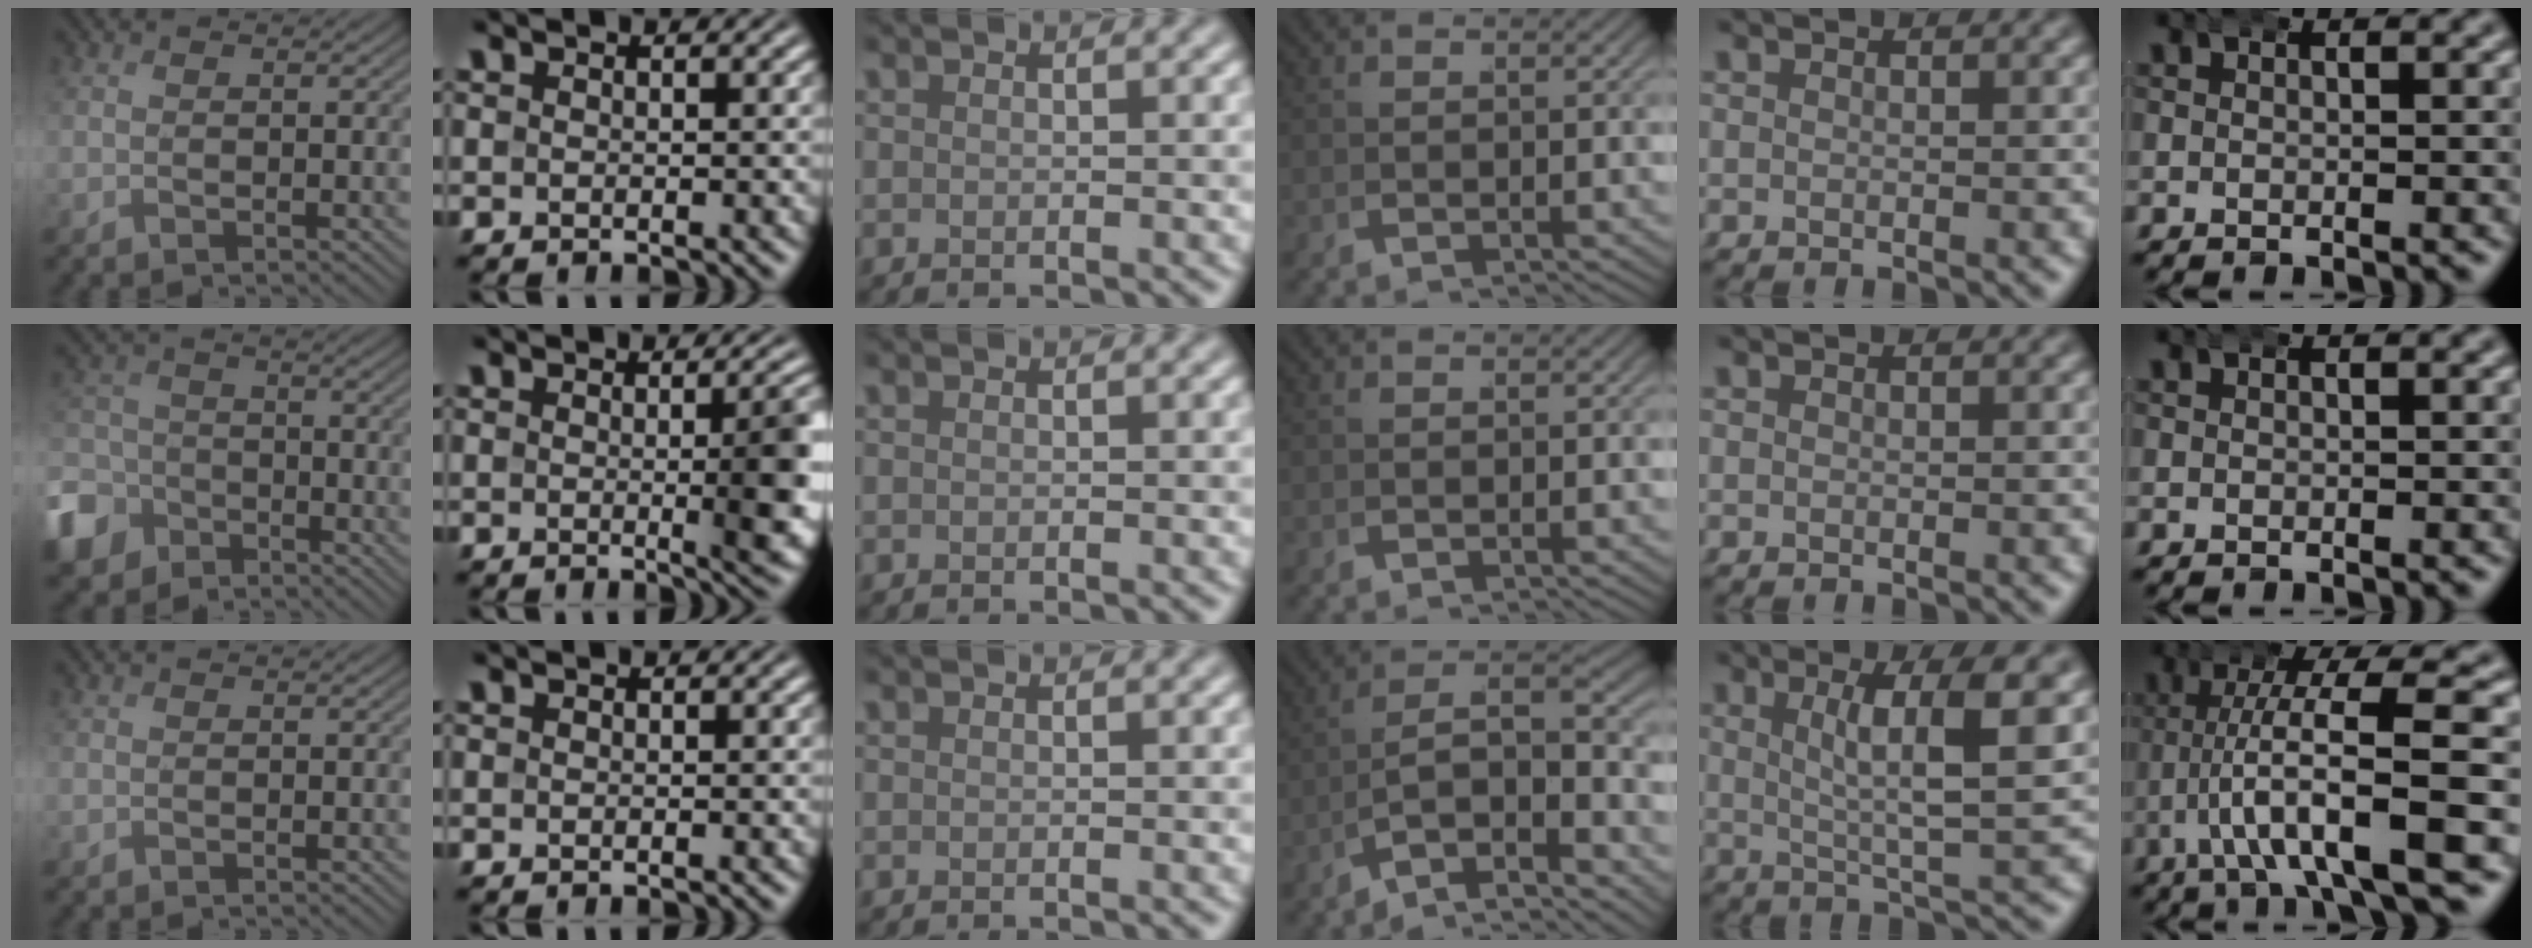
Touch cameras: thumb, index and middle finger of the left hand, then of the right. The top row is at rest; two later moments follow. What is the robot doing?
{"motion": "wrap", "object": "bandana"}